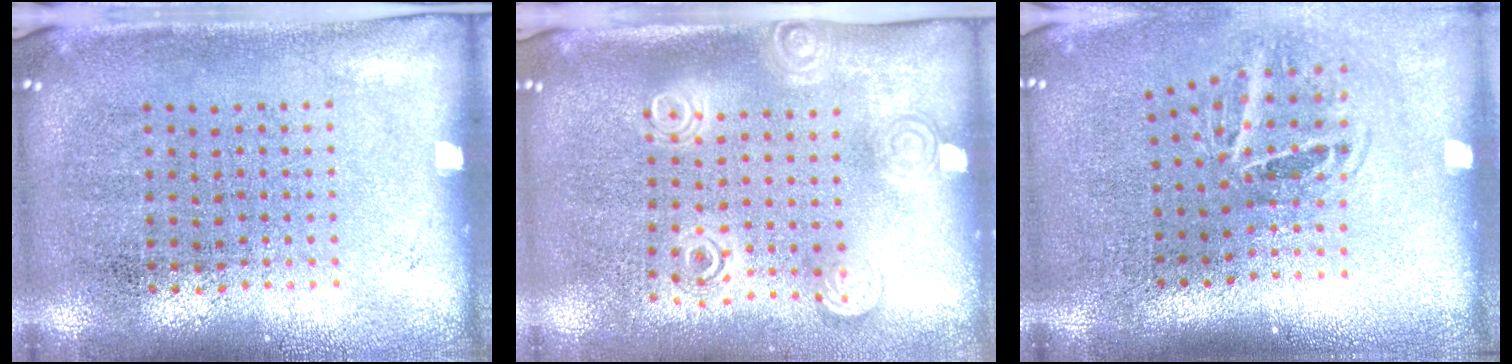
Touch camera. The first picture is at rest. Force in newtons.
{"total": 1.7, "press": 1.4, "slide": 1.0}
{"total": 1.9, "press": 1.3, "slide": 1.4}